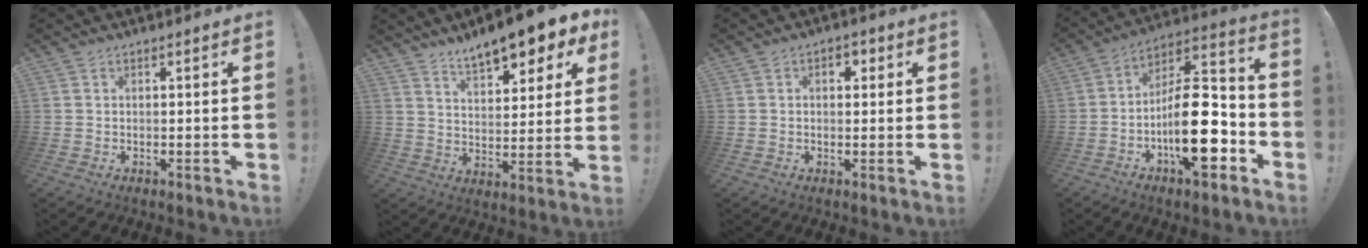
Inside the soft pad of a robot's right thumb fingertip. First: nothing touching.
{"total": 11.2, "force": [9.0, 3.0, 6.0], "torque": [-0.091, -0.067, 0.153]}
{"total": 3.3, "force": [0.6, 2.4, 2.2], "torque": [-0.023, 0.005, 0.005]}
{"total": 21.6, "force": [-6.3, 8.6, 18.7], "torque": [-0.315, 0.041, -0.094]}